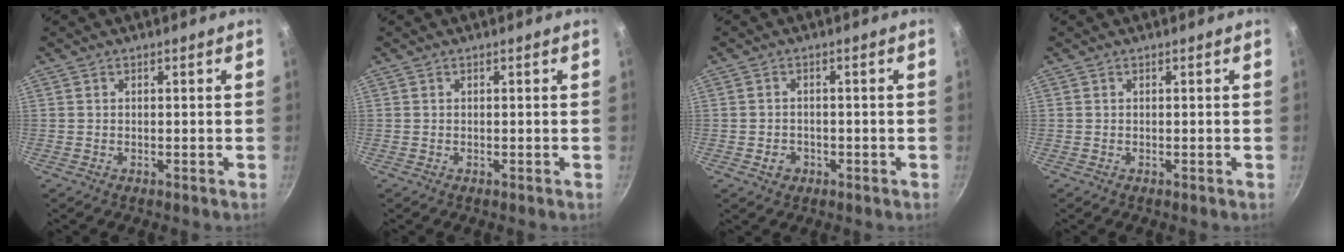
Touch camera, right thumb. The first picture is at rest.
{"total": 0.0}
{"total": 2.8, "force": [-1.1, 2.3, 1.1], "torque": [-0.012, 0.010, -0.011]}
{"total": 0.0}